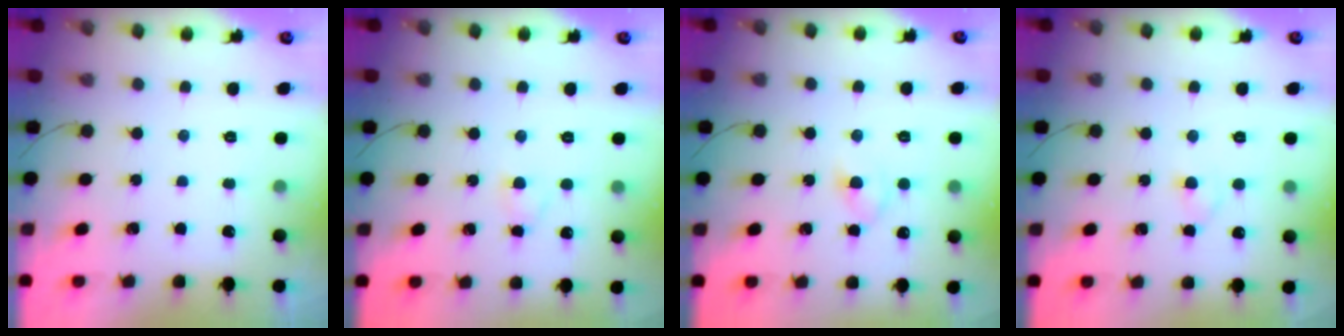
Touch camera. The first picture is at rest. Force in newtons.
{"total": 2.3, "press": 2.1, "slide": 1.0}
{"total": 3.0, "press": 2.7, "slide": 1.2}
{"total": 2.3, "press": 2.0, "slide": 1.1}